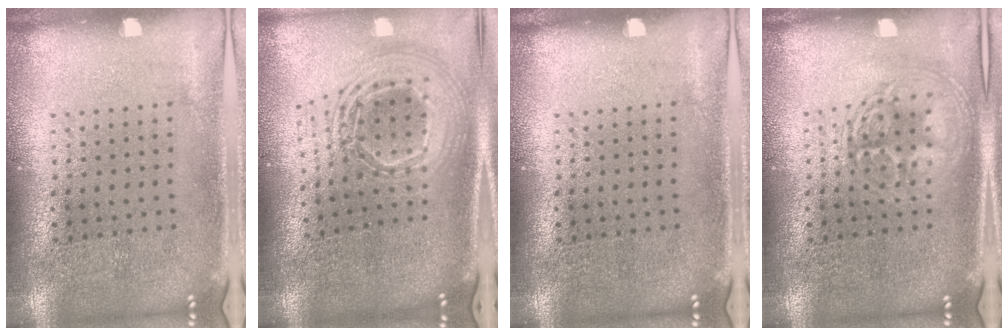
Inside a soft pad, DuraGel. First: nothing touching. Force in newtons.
{"total": 2.4, "press": 1.8, "slide": 1.6}
{"total": 0.0}
{"total": 3.0, "press": 3.0, "slide": 0.5}